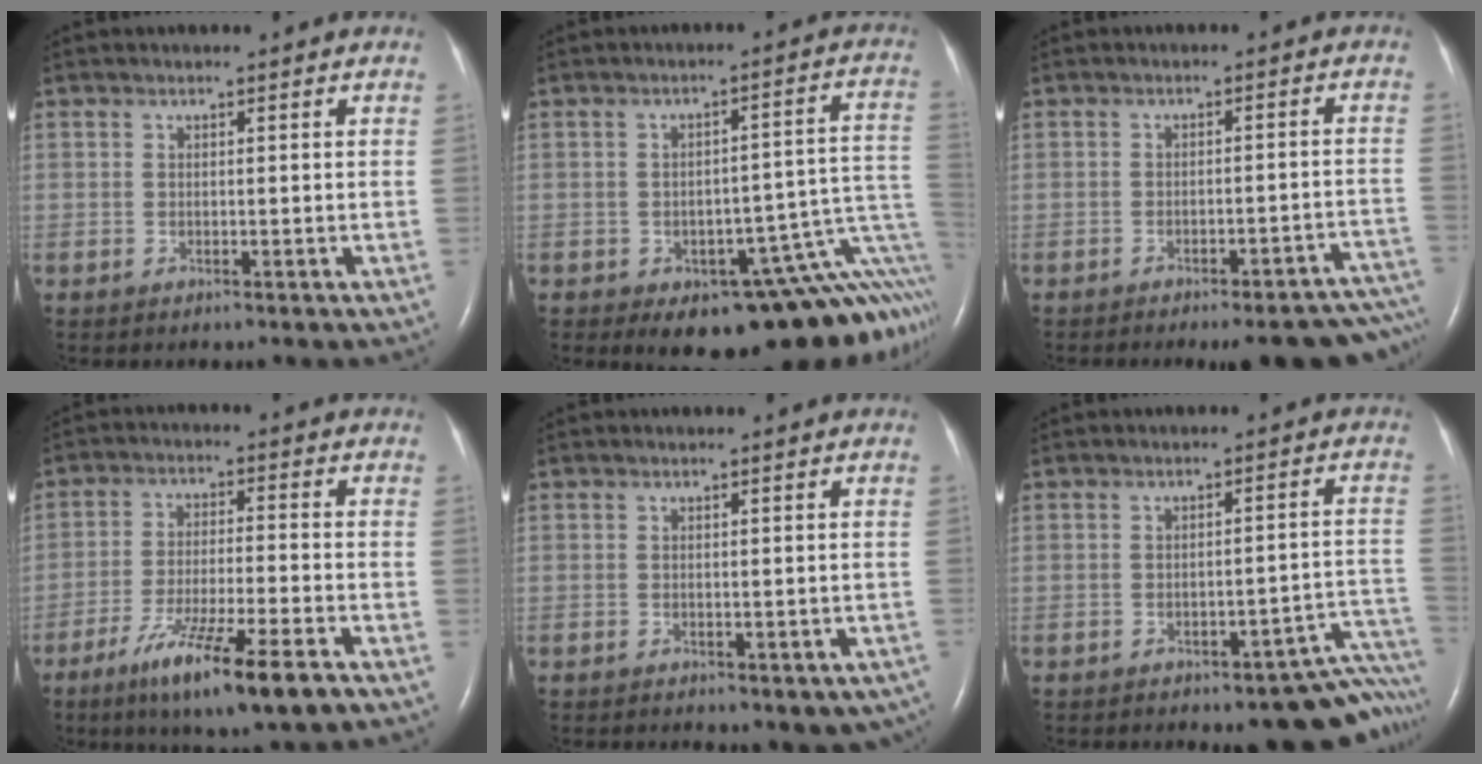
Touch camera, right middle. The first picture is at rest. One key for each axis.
{"total": 16.7, "fx": -11.7, "fy": 5.5, "fz": 10.5, "tx": -0.015, "ty": 0.059, "tz": -0.133}
{"total": 16.1, "fx": -14.6, "fy": 2.8, "fz": 6.2, "tx": -0.015, "ty": 0.022, "tz": -0.163}
{"total": 12.6, "fx": -7.7, "fy": 0.5, "fz": 10.0, "tx": -0.180, "ty": -0.033, "tz": -0.129}
{"total": 5.0, "fx": -3.4, "fy": 2.3, "fz": 2.9, "tx": -0.021, "ty": 0.004, "tz": -0.041}
{"total": 12.1, "fx": -10.6, "fy": 2.4, "fz": 5.3, "tx": 0.003, "ty": 0.038, "tz": -0.120}